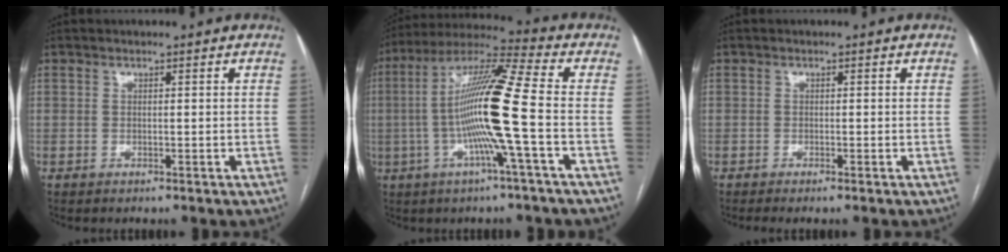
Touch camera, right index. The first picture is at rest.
{"total": 15.1, "force": [-2.2, -1.2, 14.9], "torque": [-0.278, 0.005, -0.055]}
{"total": 1.2, "force": [-0.9, -0.2, 0.7], "torque": [-0.017, -0.003, -0.017]}